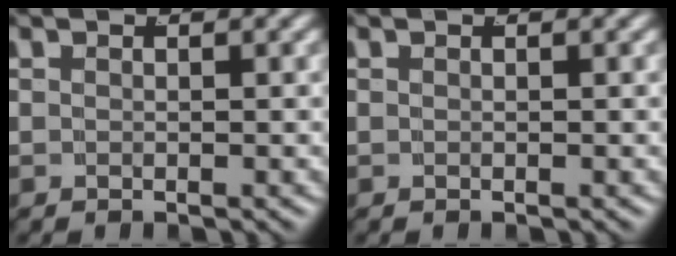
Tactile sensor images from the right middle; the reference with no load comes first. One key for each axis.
{"total": 0.0}